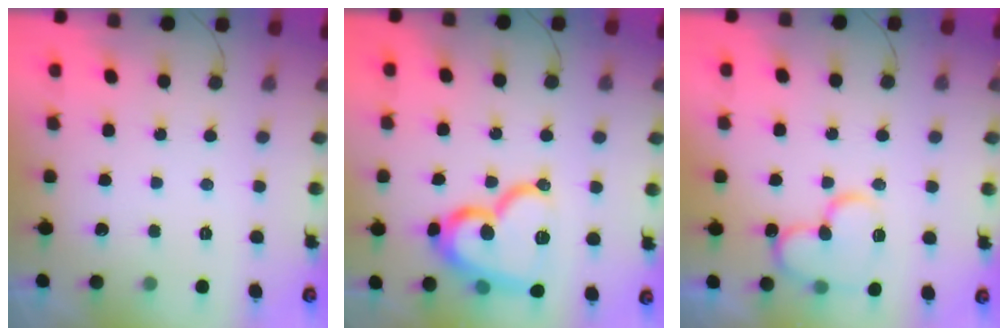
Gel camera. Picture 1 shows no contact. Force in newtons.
{"total": 19.2, "press": 19.1, "slide": 1.6}
{"total": 14.8, "press": 14.7, "slide": 2.3}